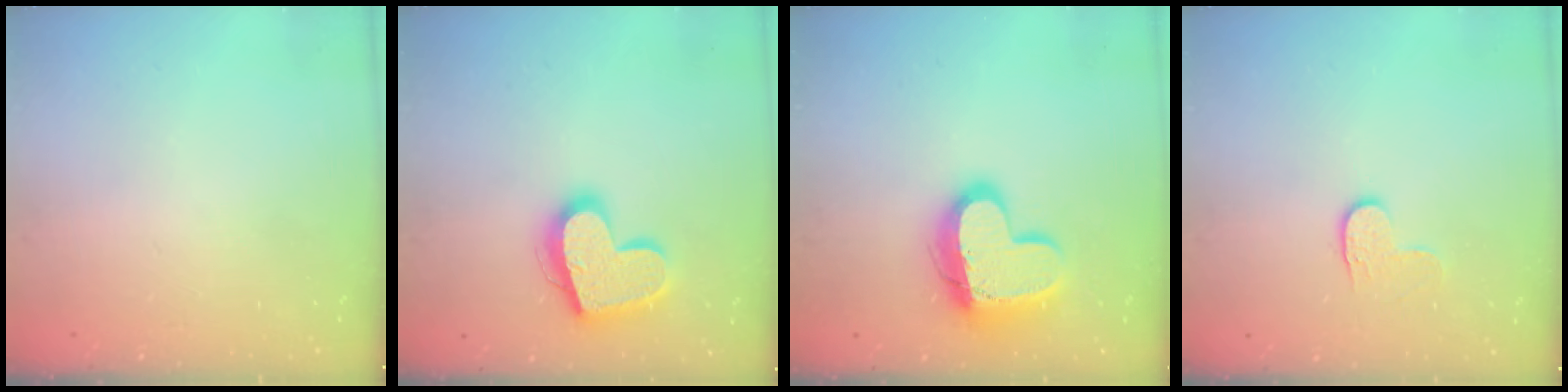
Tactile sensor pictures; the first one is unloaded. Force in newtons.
{"total": 18.3, "press": 18.2, "slide": 1.4}
{"total": 16.3, "press": 16.3, "slide": 1.3}
{"total": 4.2, "press": 4.2, "slide": 0.5}